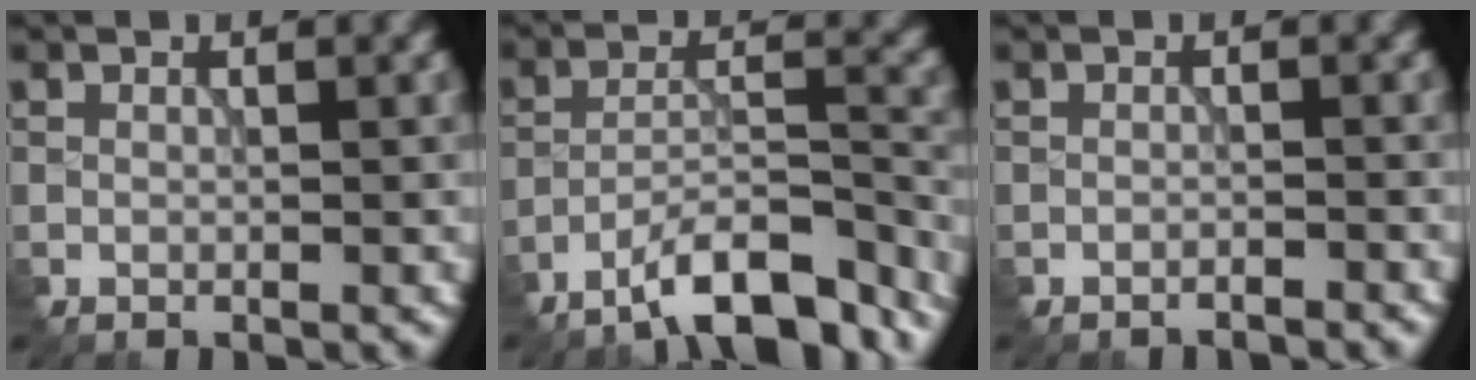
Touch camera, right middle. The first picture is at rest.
{"total": 9.7, "force": [-7.9, 2.4, 5.1], "torque": [-0.069, 0.008, -0.133]}
{"total": 1.2, "force": [-1.2, 0.1, 0.1], "torque": [0.006, 0.001, -0.026]}